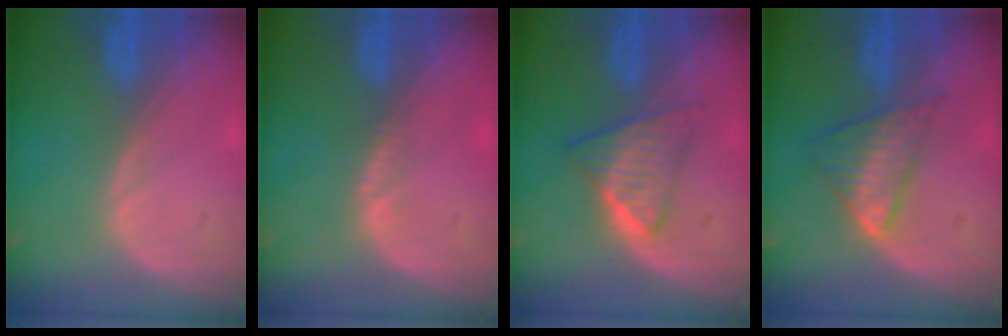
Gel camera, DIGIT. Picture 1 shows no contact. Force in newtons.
{"total": 0.8, "press": 0.7, "slide": 0.5}
{"total": 6.3, "press": 5.4, "slide": 3.1}
{"total": 6.1, "press": 5.4, "slide": 2.7}